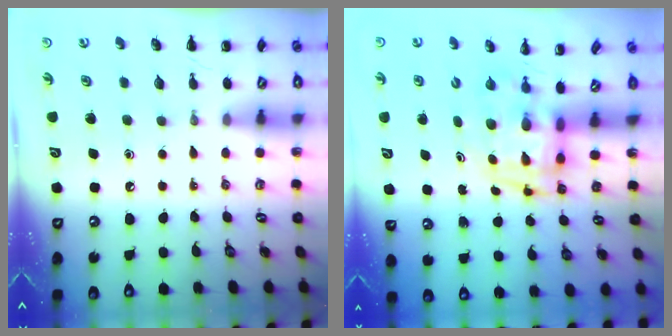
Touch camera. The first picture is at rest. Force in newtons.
{"total": 3.4, "press": 3.3, "slide": 0.7}